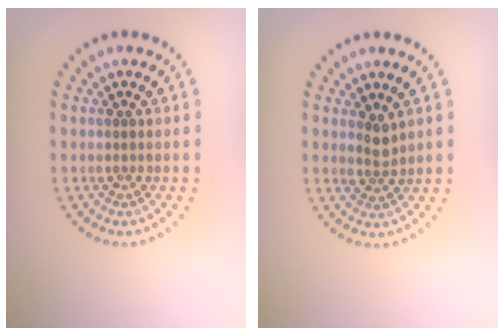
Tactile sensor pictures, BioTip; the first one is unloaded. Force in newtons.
{"total": 1.6, "press": 1.2, "slide": 1.1}